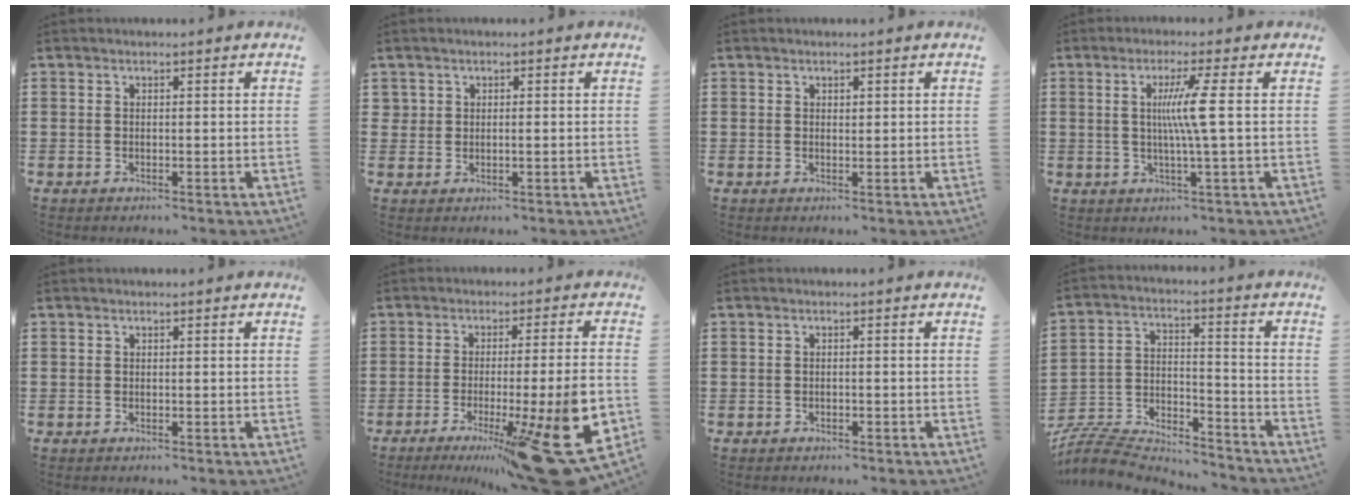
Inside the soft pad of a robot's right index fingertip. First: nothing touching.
{"total": 0.9, "force": [0.1, 0.5, 0.7], "torque": [-0.015, 0.002, 0.001]}
{"total": 0.6, "force": [0.4, 0.4, 0.2], "torque": [-0.004, 0.002, 0.007]}
{"total": 6.4, "force": [0.5, -1.1, 6.3], "torque": [-0.117, -0.007, 0.000]}
{"total": 0.0}
{"total": 15.7, "force": [-6.1, 1.5, 14.4], "torque": [-0.193, -0.013, -0.088]}
{"total": 0.5, "force": [-0.4, 0.3, 0.1], "torque": [-0.005, -0.001, -0.009]}
{"total": 7.0, "force": [-7.0, 0.5, 0.8], "torque": [-0.041, -0.004, -0.146]}